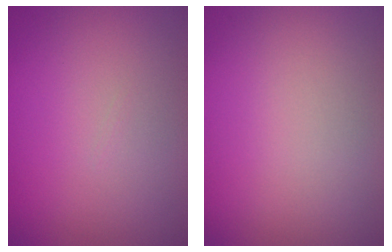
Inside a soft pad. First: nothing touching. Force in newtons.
{"total": 0.0}